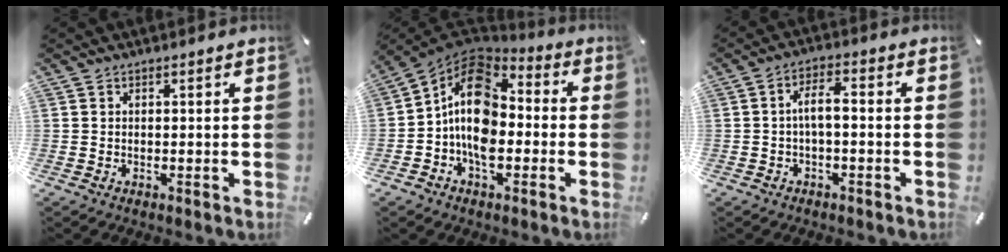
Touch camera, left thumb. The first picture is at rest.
{"total": 14.2, "force": [-2.2, 9.8, 10.0], "torque": [-0.184, 0.021, -0.043]}
{"total": 4.7, "force": [-0.7, 1.8, 4.2], "torque": [-0.085, 0.012, -0.018]}